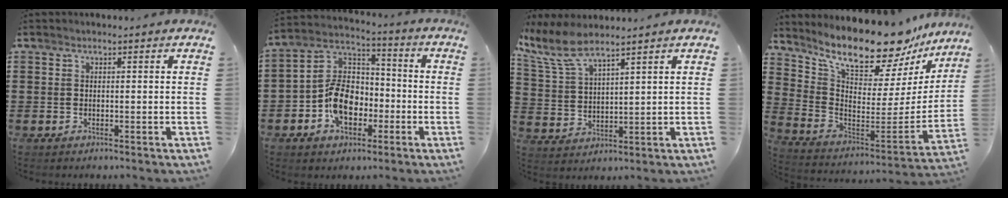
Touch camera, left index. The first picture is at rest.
{"total": 9.9, "force": [-3.2, 6.9, 6.3], "torque": [-0.154, 0.018, -0.065]}
{"total": 7.3, "force": [6.0, 1.4, 3.9], "torque": [-0.103, -0.019, 0.107]}
{"total": 13.3, "force": [11.9, 2.3, 5.3], "torque": [-0.122, -0.097, 0.202]}